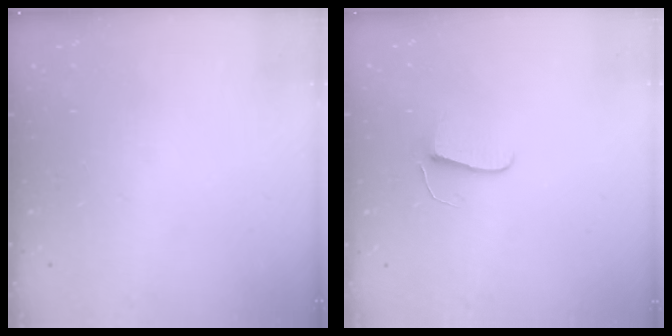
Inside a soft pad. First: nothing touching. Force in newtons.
{"total": 5.9, "press": 5.8, "slide": 0.6}